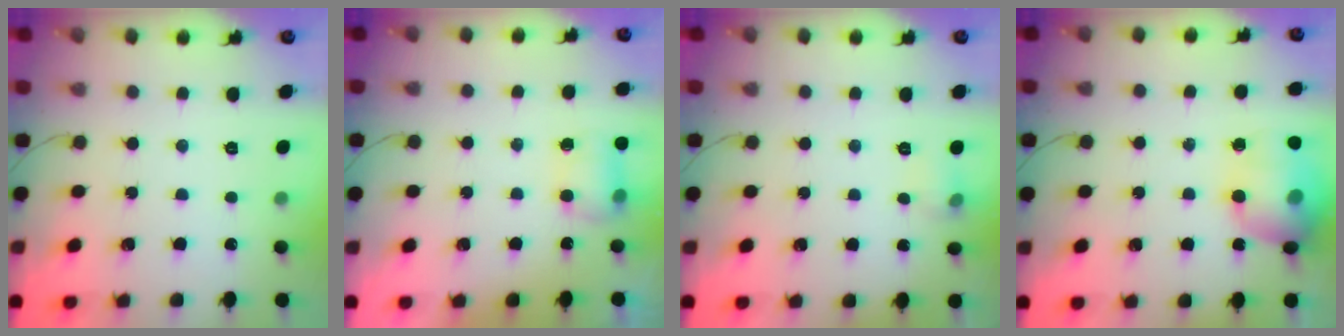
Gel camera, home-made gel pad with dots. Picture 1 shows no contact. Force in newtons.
{"total": 5.8, "press": 5.6, "slide": 1.5}
{"total": 6.0, "press": 5.8, "slide": 1.7}
{"total": 16.8, "press": 16.6, "slide": 2.3}